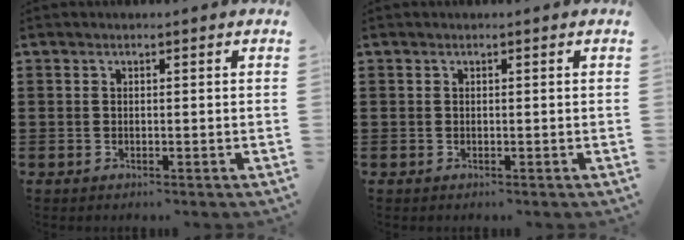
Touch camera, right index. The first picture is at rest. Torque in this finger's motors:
{"motor_torque": [0.00, 0.00, 0.00, 0.00]}